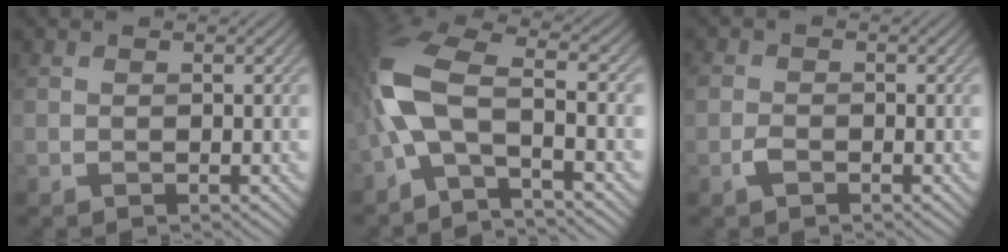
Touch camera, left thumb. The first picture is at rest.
{"total": 10.7, "force": [-2.9, 3.8, 9.6], "torque": [-0.210, 0.006, -0.076]}
{"total": 1.5, "force": [-0.9, 1.0, 0.8], "torque": [-0.018, 0.004, -0.022]}